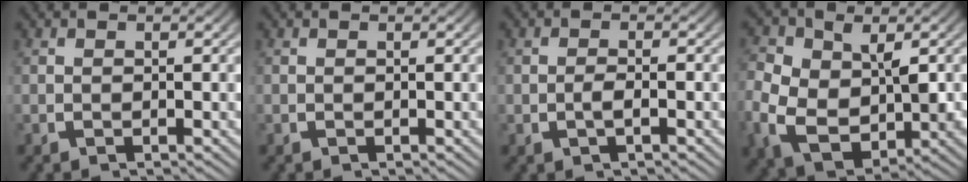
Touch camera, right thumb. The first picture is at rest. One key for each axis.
{"total": 0.0}
{"total": 1.4, "fx": -0.3, "fy": 0.7, "fz": 1.2, "tx": -0.024, "ty": 0.001, "tz": -0.005}
{"total": 10.0, "fx": -1.6, "fy": 7.2, "fz": 6.8, "tx": -0.164, "ty": -0.059, "tz": 0.005}